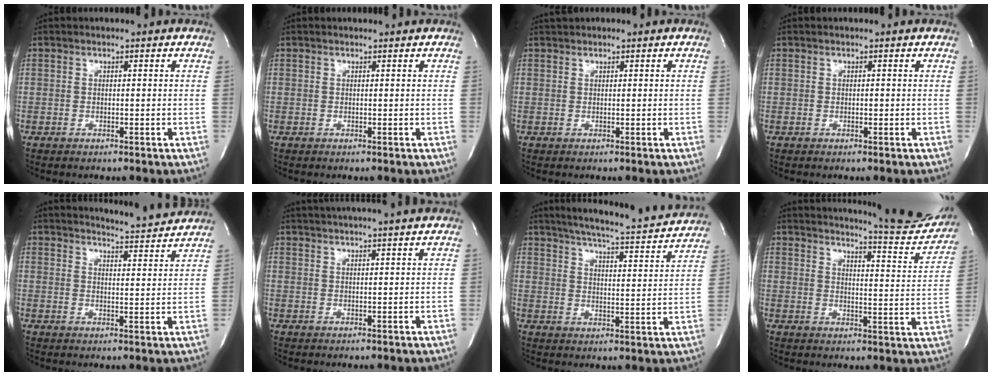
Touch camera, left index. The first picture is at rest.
{"total": 1.3, "force": [1.2, 0.3, 0.1], "torque": [-0.011, 0.008, 0.014]}
{"total": 0.0}
{"total": 0.5, "force": [0.4, 0.3, 0.1], "torque": [-0.008, 0.005, 0.005]}
{"total": 7.0, "force": [6.9, -0.7, 0.5], "torque": [-0.025, -0.018, 0.089]}
{"total": 10.7, "force": [9.7, -0.8, 4.4], "torque": [-0.080, 0.015, 0.128]}
{"total": 18.4, "force": [17.0, 1.2, 7.0], "torque": [-0.110, -0.033, 0.217]}
{"total": 17.2, "force": [16.6, 0.5, 4.7], "torque": [-0.073, -0.094, 0.194]}